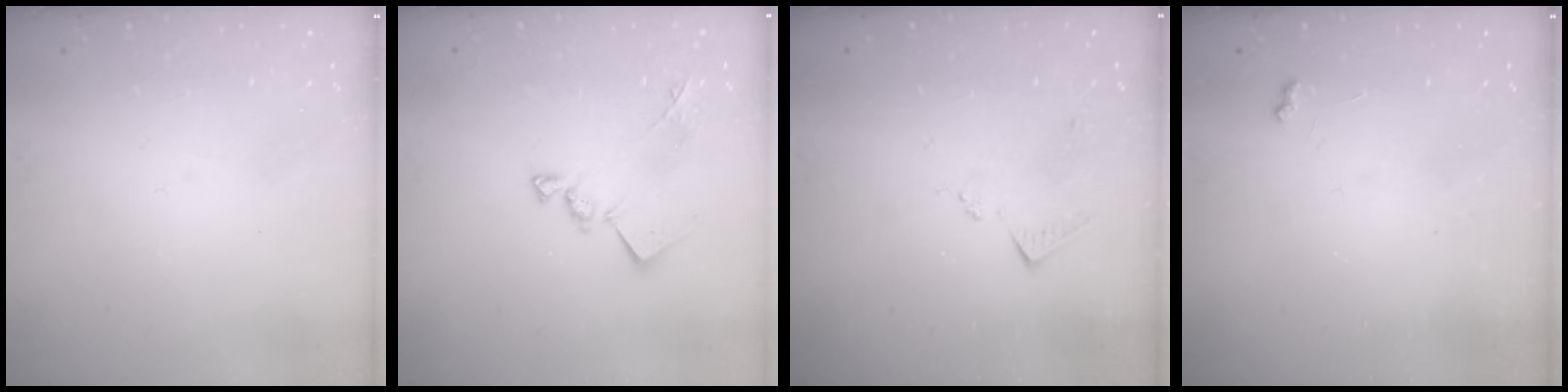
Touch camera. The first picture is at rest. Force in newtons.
{"total": 12.5, "press": 12.5, "slide": 0.3}
{"total": 5.1, "press": 5.0, "slide": 0.6}
{"total": 3.0, "press": 3.0, "slide": 0.4}